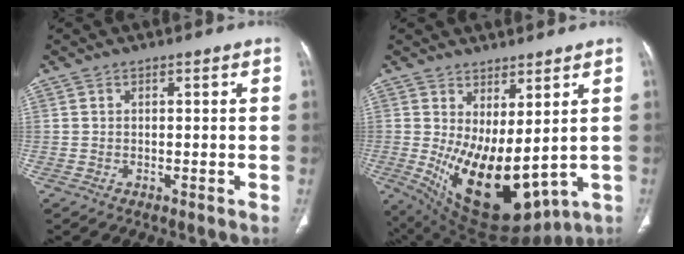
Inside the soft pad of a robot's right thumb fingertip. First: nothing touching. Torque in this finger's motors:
{"motor_torque": [-0.49, 2.51, 1.26, 0.98, 0.61]}